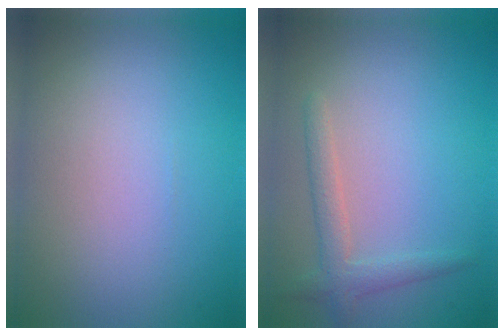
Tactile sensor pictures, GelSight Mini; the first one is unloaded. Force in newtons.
{"total": 2.2, "press": 2.2, "slide": 0.1}